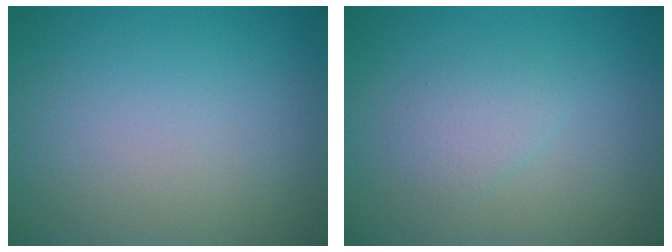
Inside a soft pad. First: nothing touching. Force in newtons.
{"total": 1.6, "press": 1.6, "slide": 0.1}